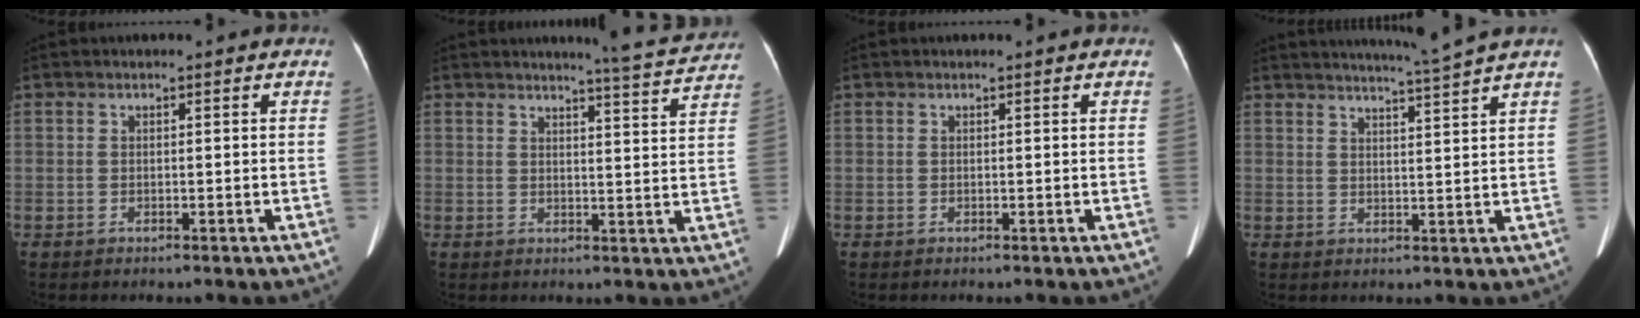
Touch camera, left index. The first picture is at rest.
{"total": 6.9, "force": [6.8, -0.4, 1.3], "torque": [-0.031, -0.019, 0.076]}
{"total": 0.6, "force": [0.5, 0.0, 0.2], "torque": [-0.002, 0.006, 0.010]}
{"total": 6.7, "force": [5.9, -2.3, 2.1], "torque": [-0.037, -0.015, 0.089]}